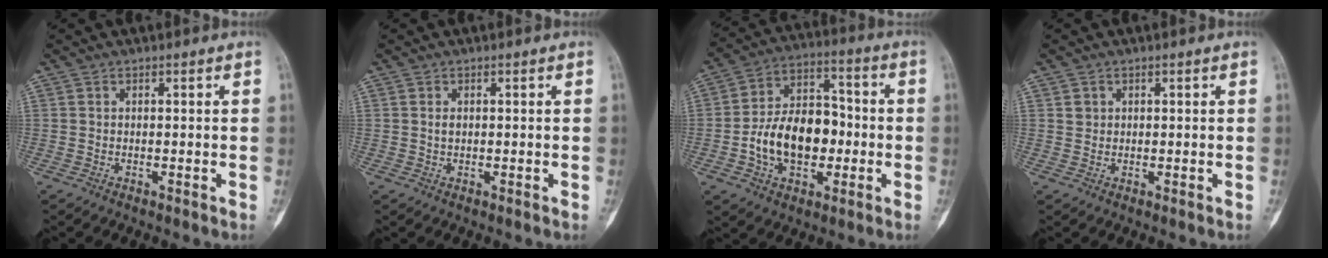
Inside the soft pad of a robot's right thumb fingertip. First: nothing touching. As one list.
[{"total": 0.9, "force": [0.1, 0.6, 0.7], "torque": [-0.009, 0.001, 0.003]}, {"total": 15.6, "force": [-2.7, 10.1, 11.5], "torque": [-0.171, 0.039, -0.047]}, {"total": 1.3, "force": [0.5, 1.2, 0.3], "torque": [0.005, 0.000, 0.006]}]